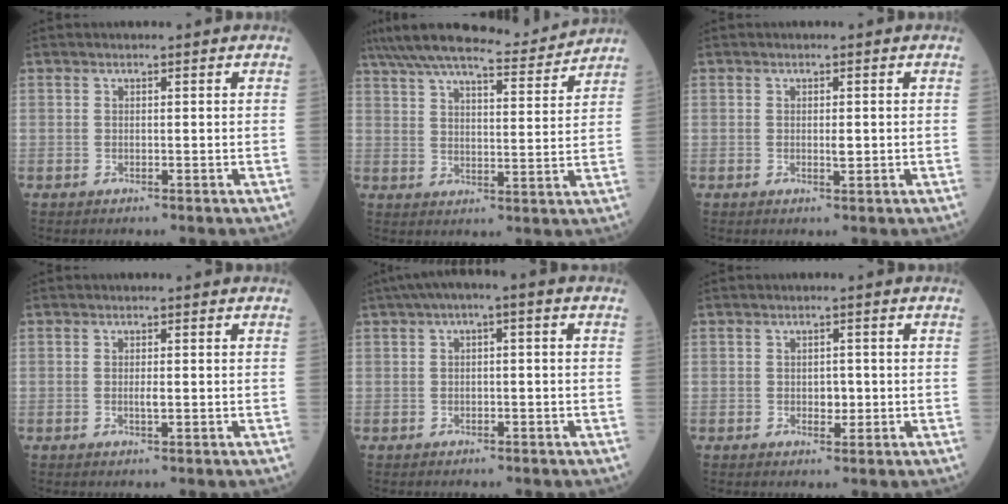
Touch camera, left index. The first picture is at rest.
{"total": 14.4, "force": [13.4, 0.9, 5.2], "torque": [-0.094, 0.000, 0.201]}
{"total": 1.1, "force": [-0.2, 0.3, 1.1], "torque": [-0.016, -0.005, -0.004]}
{"total": 1.1, "force": [-0.3, 0.1, 1.0], "torque": [-0.019, -0.005, -0.007]}
{"total": 3.9, "force": [0.9, 0.9, 3.7], "torque": [-0.057, 0.024, 0.007]}
{"total": 2.0, "force": [-0.5, 1.2, 1.4], "torque": [-0.017, -0.001, -0.007]}